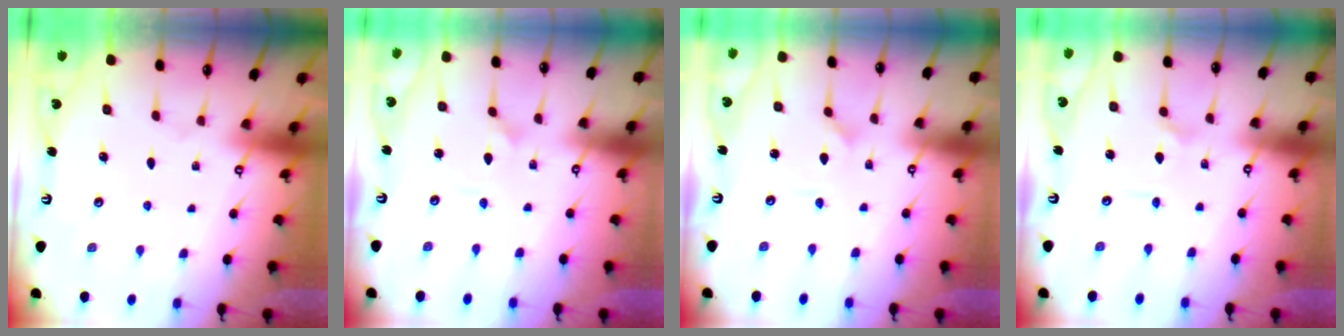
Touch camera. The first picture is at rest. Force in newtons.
{"total": 1.7, "press": 1.7, "slide": 0.1}
{"total": 1.1, "press": 1.1, "slide": 0.1}
{"total": 2.2, "press": 2.2, "slide": 0.2}